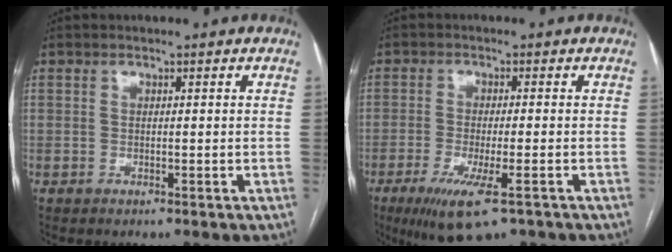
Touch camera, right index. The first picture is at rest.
{"total": 8.8, "force": [-5.1, 1.5, 7.0], "torque": [-0.127, -0.026, -0.082]}